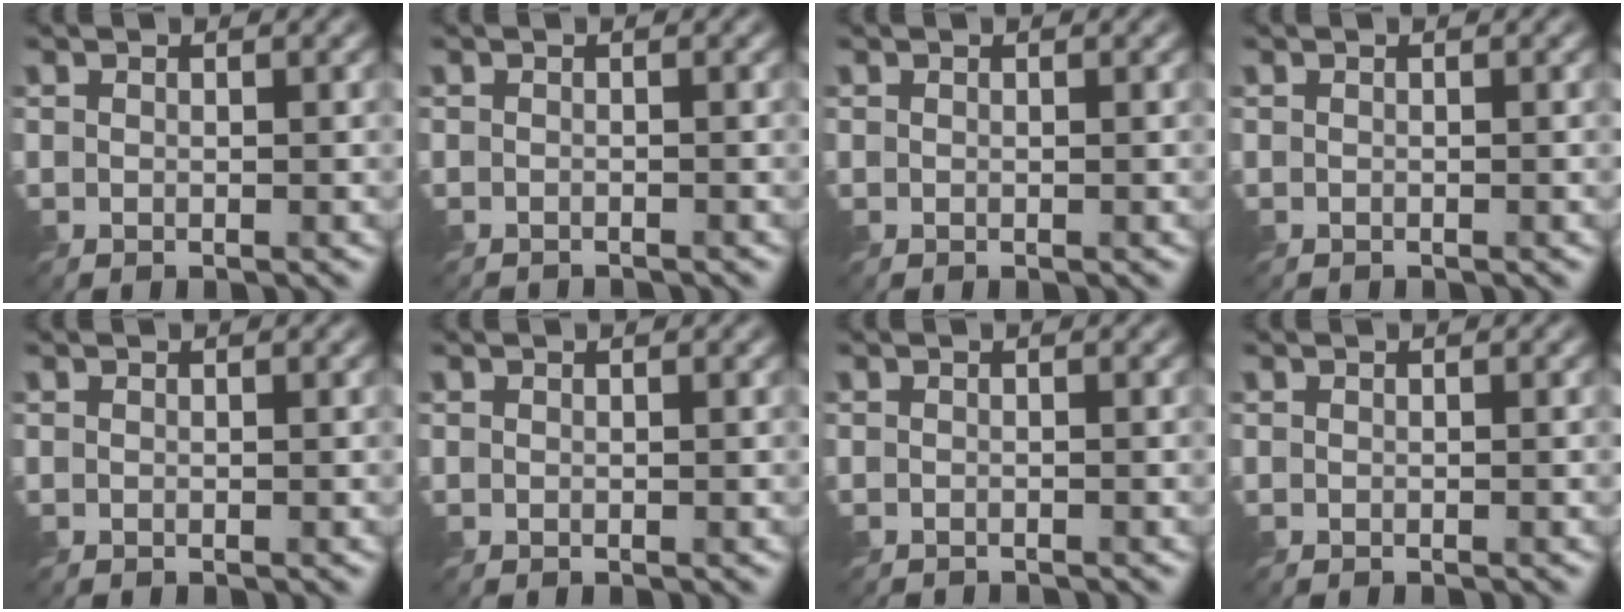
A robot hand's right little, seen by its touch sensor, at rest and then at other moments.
{"total": 2.3, "force": [-2.3, 0.2, 0.3], "torque": [0.000, -0.012, -0.033]}
{"total": 0.0}
{"total": 0.7, "force": [-0.7, 0.0, 0.0], "torque": [0.004, -0.006, -0.012]}
{"total": 0.0}
{"total": 0.0}
{"total": 1.9, "force": [-1.9, 0.1, 0.1], "torque": [0.003, -0.010, -0.026]}
{"total": 0.6, "force": [-0.5, 0.0, 0.2], "torque": [0.002, -0.001, -0.009]}